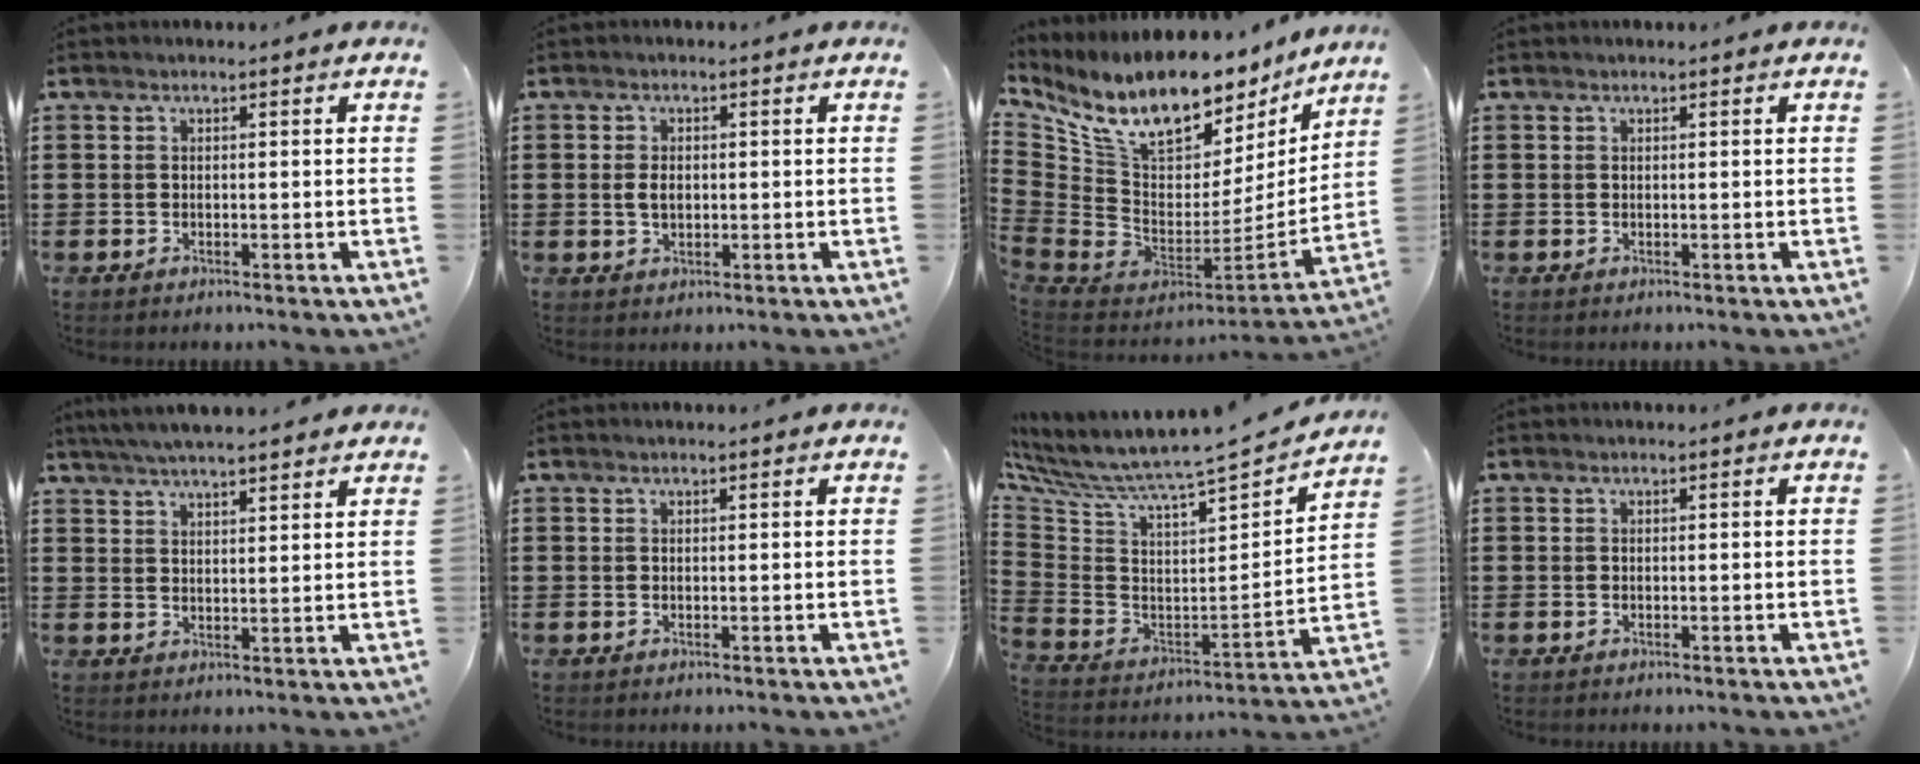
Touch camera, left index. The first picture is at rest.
{"total": 2.4, "force": [0.0, 1.5, 1.9], "torque": [-0.049, 0.001, -0.002]}
{"total": 13.8, "force": [10.4, 5.7, 7.1], "torque": [-0.173, -0.082, 0.181]}
{"total": 0.0}
{"total": 4.4, "force": [4.2, 0.0, 1.5], "torque": [-0.042, -0.011, 0.075]}
{"total": 0.0}
{"total": 4.8, "force": [4.3, -0.2, 2.0], "torque": [-0.065, -0.060, 0.058]}
{"total": 0.0}